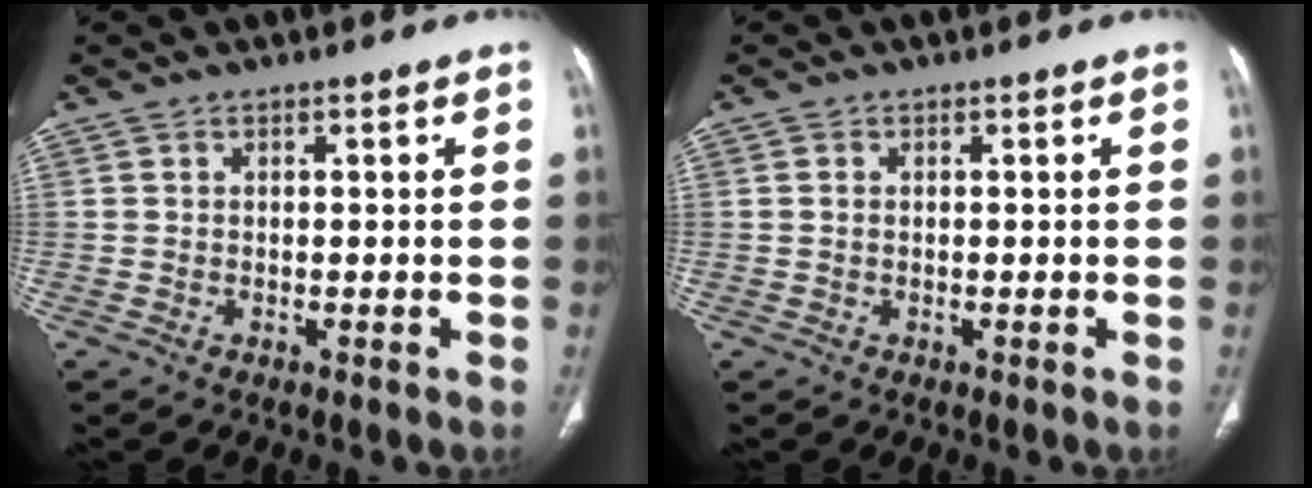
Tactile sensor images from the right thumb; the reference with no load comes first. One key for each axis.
{"total": 0.6, "fx": 0.0, "fy": 0.4, "fz": 0.4, "tx": -0.010, "ty": 0.002, "tz": 0.002}